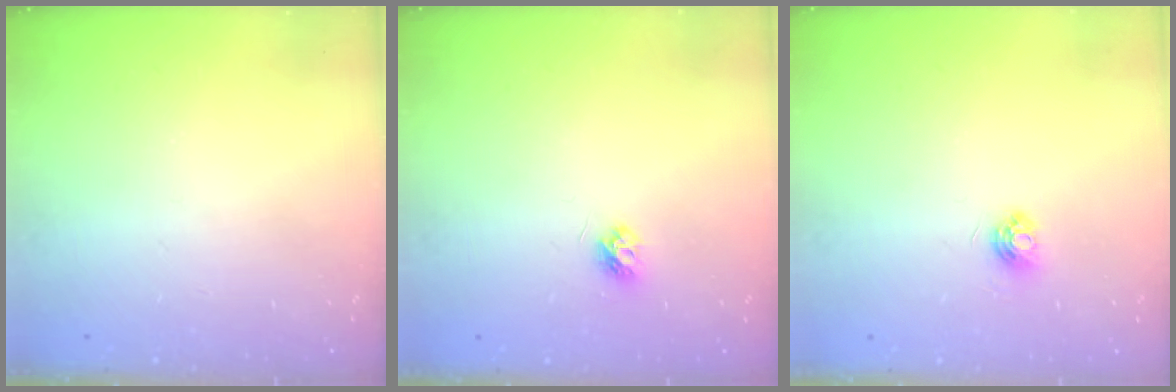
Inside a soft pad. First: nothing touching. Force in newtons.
{"total": 4.5, "press": 4.5, "slide": 0.6}
{"total": 4.7, "press": 4.7, "slide": 0.5}